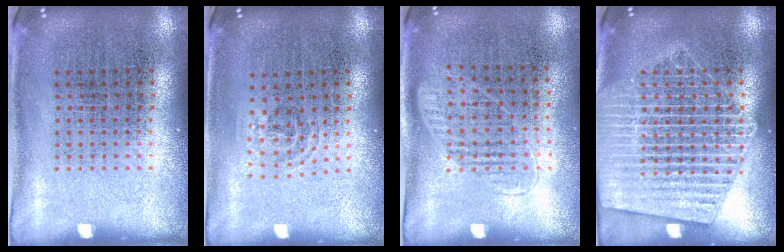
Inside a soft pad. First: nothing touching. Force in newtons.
{"total": 0.9, "press": 0.6, "slide": 0.6}
{"total": 1.2, "press": 1.0, "slide": 0.7}
{"total": 2.7, "press": 2.7, "slide": 0.4}